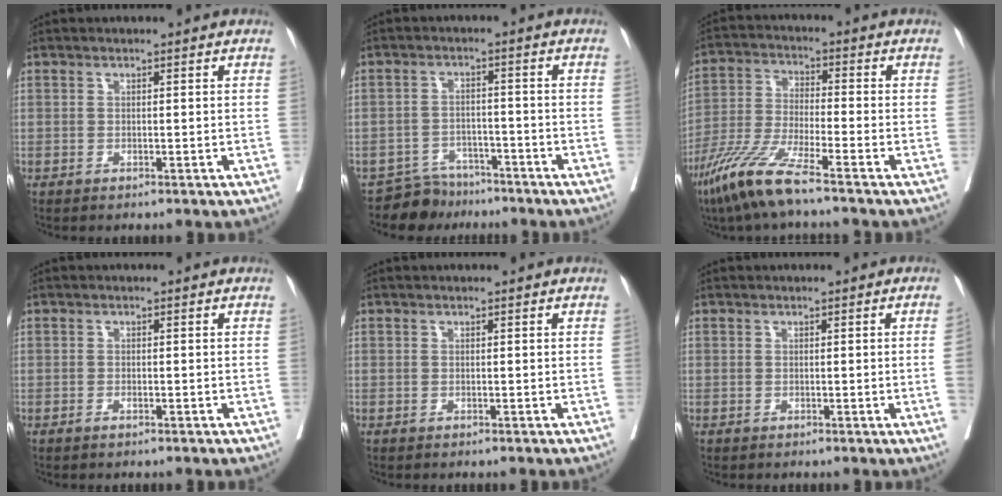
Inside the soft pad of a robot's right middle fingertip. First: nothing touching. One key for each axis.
{"total": 4.7, "fx": -4.2, "fy": 2.0, "fz": -0.7, "tx": 0.011, "ty": 0.004, "tz": -0.071}
{"total": 9.5, "fx": -6.7, "fy": 0.0, "fz": 6.8, "tx": -0.146, "ty": -0.031, "tz": -0.139}
{"total": 0.8, "fx": -0.5, "fy": 0.3, "fz": 0.6, "tx": -0.011, "ty": 0.000, "tz": -0.008}
{"total": 0.0}
{"total": 1.9, "fx": -0.1, "fy": -0.8, "fz": 1.7, "tx": -0.027, "ty": -0.004, "tz": 0.003}